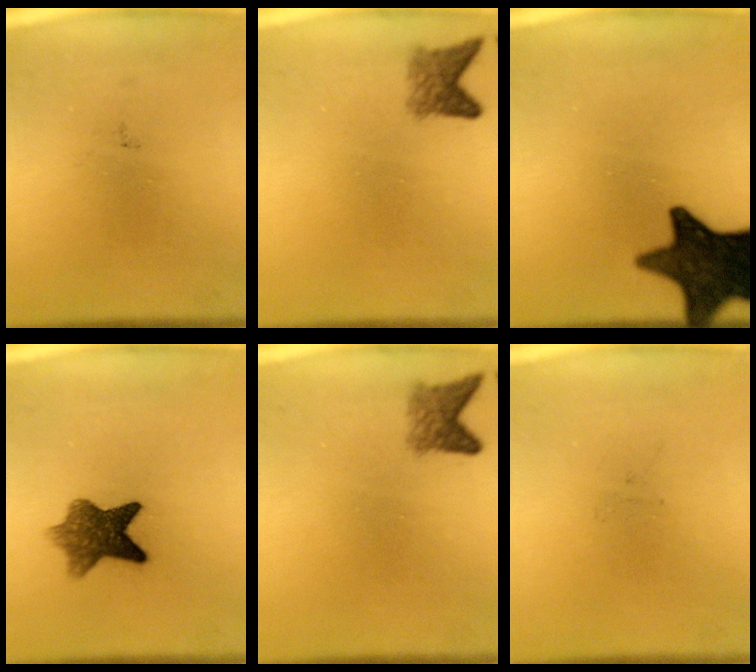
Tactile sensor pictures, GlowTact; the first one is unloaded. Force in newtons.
{"total": 2.8}
{"total": 15.9}
{"total": 7.4}
{"total": 2.8}
{"total": 0.0}